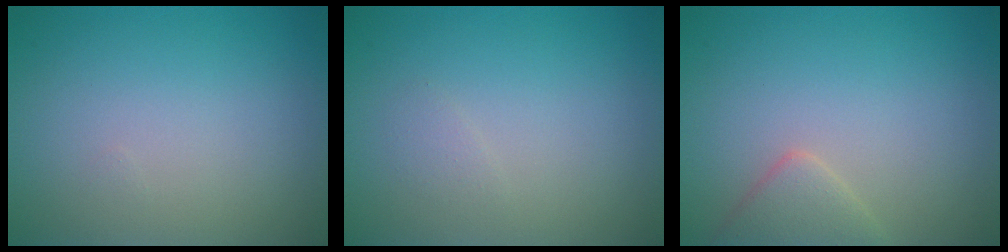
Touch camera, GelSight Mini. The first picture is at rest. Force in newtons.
{"total": 0.7, "press": 0.7, "slide": 0.0}
{"total": 2.3, "press": 2.3, "slide": 0.1}